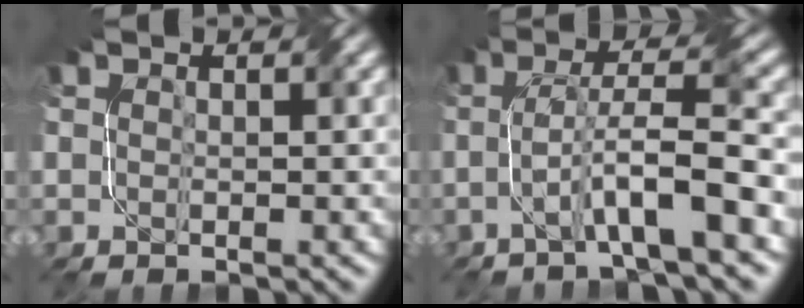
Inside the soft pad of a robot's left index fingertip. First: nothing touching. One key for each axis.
{"total": 5.9, "fx": -2.0, "fy": 0.4, "fz": 5.5, "tx": -0.097, "ty": 0.020, "tz": -0.041}